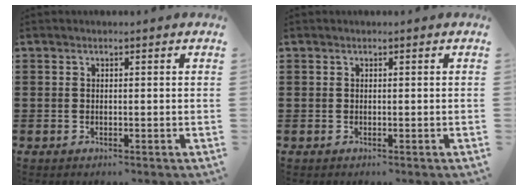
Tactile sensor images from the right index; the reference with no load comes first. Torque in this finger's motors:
{"motor_torque": [-0.52, 0.52, -0.56, -0.15]}